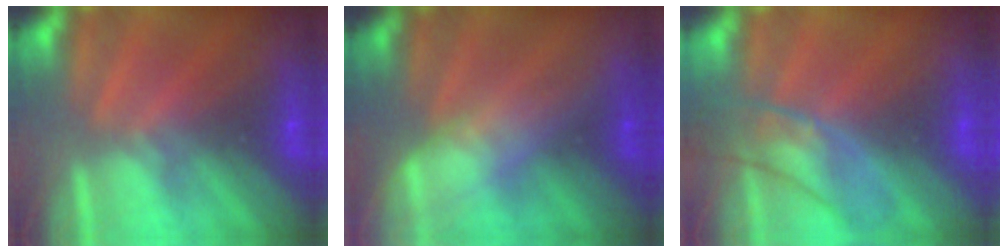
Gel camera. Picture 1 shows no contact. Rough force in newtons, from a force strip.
{"total": 2.9}
{"total": 3.1}